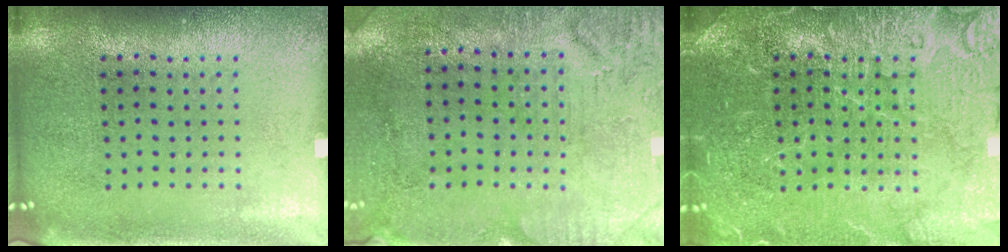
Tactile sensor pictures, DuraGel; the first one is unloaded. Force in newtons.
{"total": 3.2, "press": 2.6, "slide": 1.9}
{"total": 4.3, "press": 4.3, "slide": 0.6}